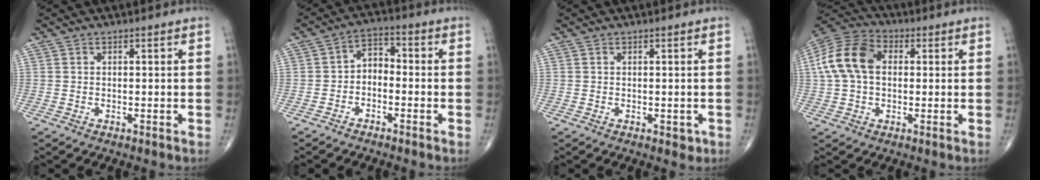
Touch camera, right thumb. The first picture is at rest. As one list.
[{"total": 4.6, "force": [-1.4, 3.2, 3.1], "torque": [-0.039, 0.031, -0.037]}, {"total": 1.2, "force": [-0.3, 0.9, 0.8], "torque": [0.001, 0.000, -0.001]}, {"total": 13.2, "force": [1.7, 9.1, 9.4], "torque": [-0.183, 0.031, 0.022]}]